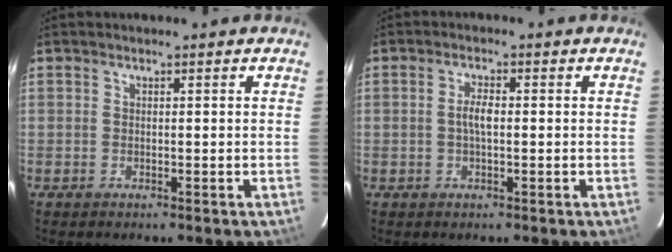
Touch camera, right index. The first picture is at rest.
{"total": 2.6, "force": [-0.2, 0.8, 2.5], "torque": [-0.049, 0.004, -0.004]}